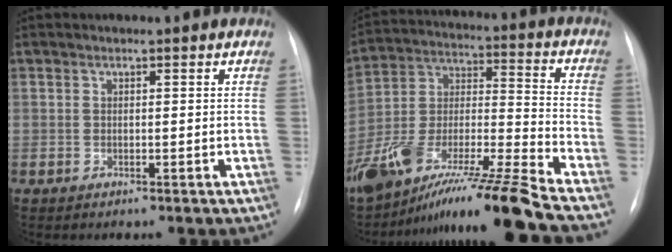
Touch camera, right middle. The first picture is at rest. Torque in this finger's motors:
{"motor_torque": [1.05, -1.08, 0.37, 0.15]}